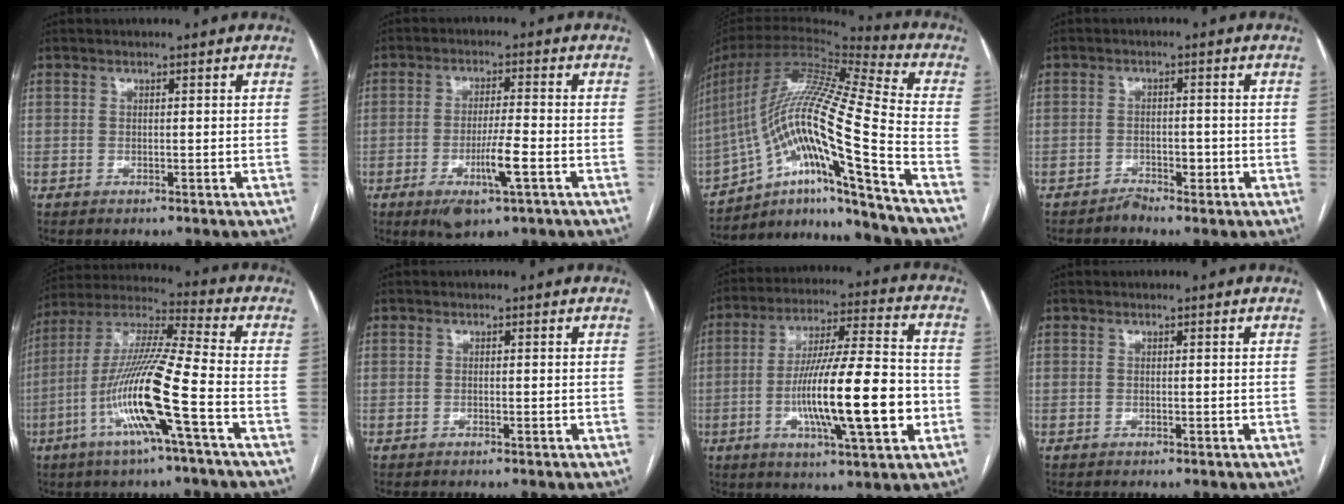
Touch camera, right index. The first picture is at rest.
{"total": 7.5, "force": [-3.1, 0.7, 6.8], "torque": [-0.125, -0.013, -0.049]}
{"total": 22.4, "force": [-10.6, -1.1, 19.7], "torque": [-0.367, -0.006, -0.187]}
{"total": 2.0, "force": [-1.7, 0.8, 0.7], "torque": [-0.007, 0.002, -0.026]}
{"total": 15.7, "force": [-5.5, -0.6, 14.6], "torque": [-0.292, -0.003, -0.112]}
{"total": 0.0}
{"total": 18.0, "force": [-4.0, 1.8, 17.5], "torque": [-0.302, -0.002, -0.063]}
{"total": 0.0}